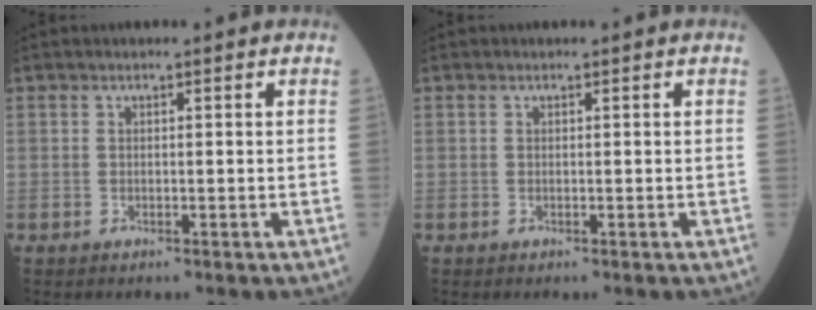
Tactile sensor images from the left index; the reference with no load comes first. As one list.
[{"total": 0.0}]